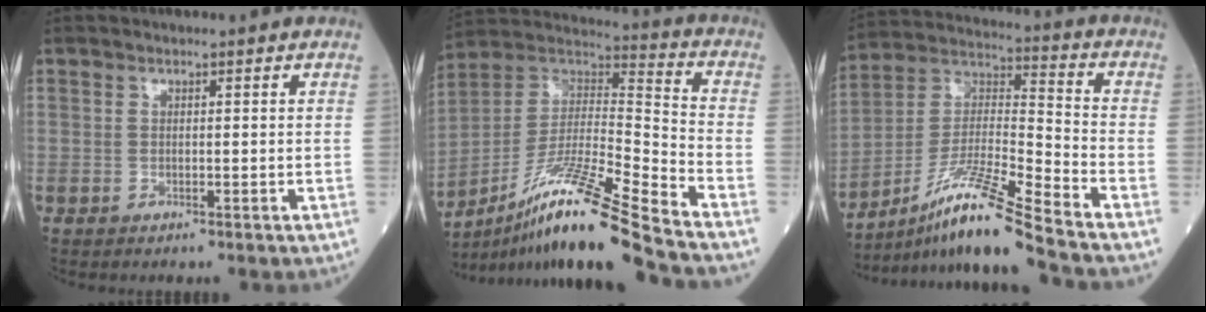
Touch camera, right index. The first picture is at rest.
{"total": 20.5, "force": [-15.3, -1.2, 13.7], "torque": [-0.278, -0.013, -0.280]}
{"total": 15.1, "force": [-11.8, -2.1, 9.1], "torque": [-0.177, -0.004, -0.214]}